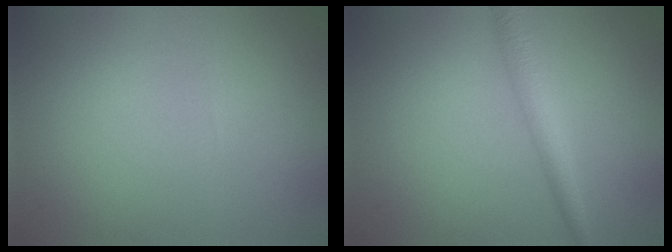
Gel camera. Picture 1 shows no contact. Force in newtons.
{"total": 2.6, "press": 2.6, "slide": 0.1}